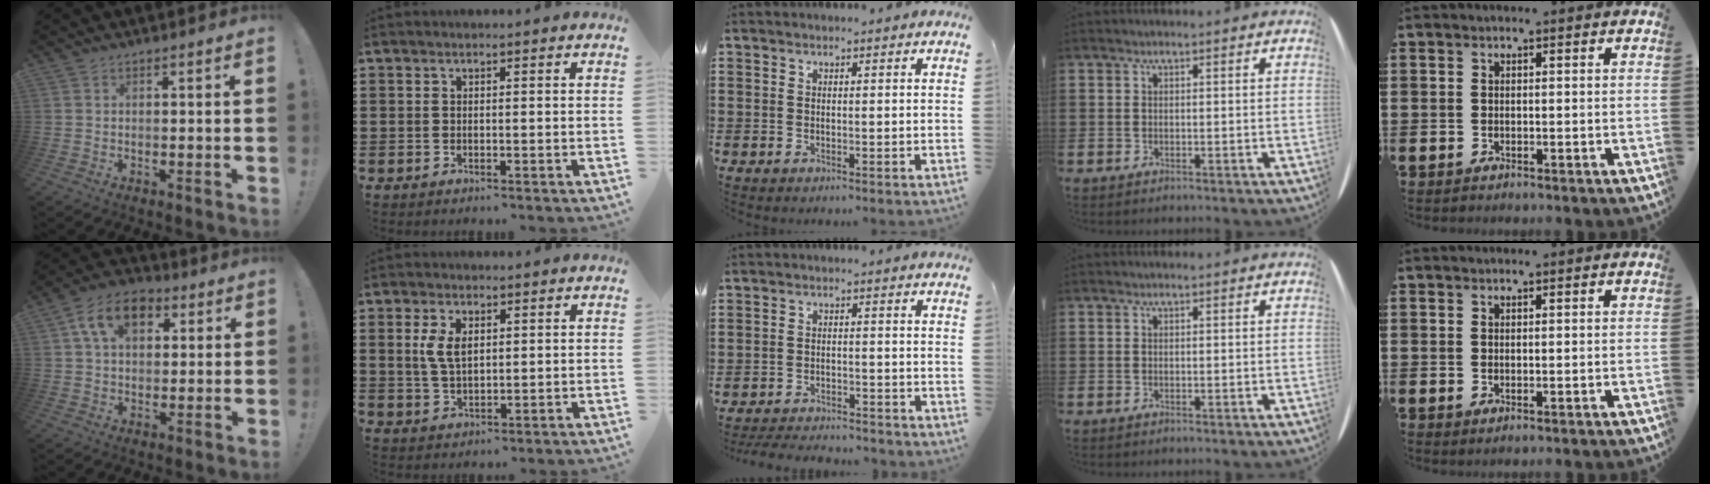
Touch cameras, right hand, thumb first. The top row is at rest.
{"thumb": {"total": 11.5, "force": [4.0, 7.7, 7.6], "torque": [-0.122, 0.010, 0.076]}, "index": {"total": 4.4, "force": [1.3, 1.8, 3.8], "torque": [-0.083, 0.005, 0.021]}, "middle": {"total": 3.4, "force": [-3.3, 0.3, 0.5], "torque": [-0.011, 0.002, -0.069]}}